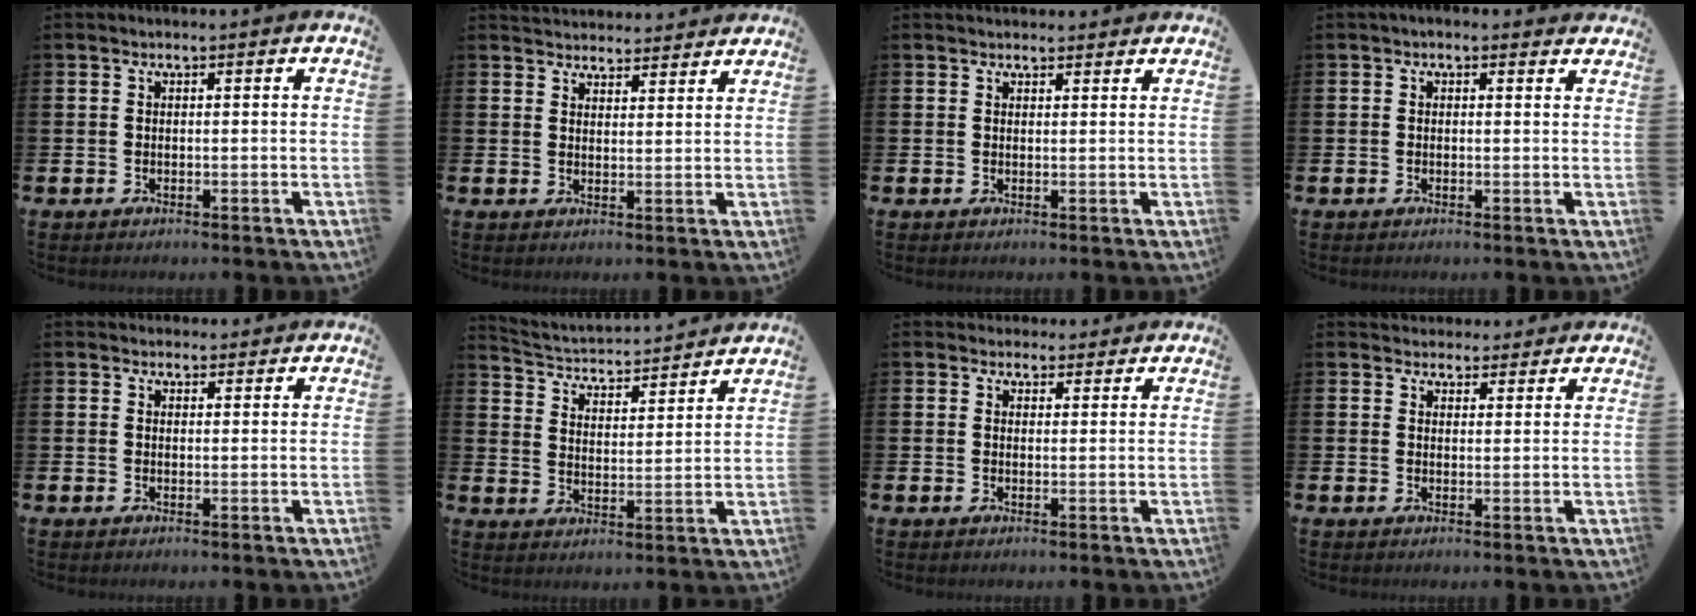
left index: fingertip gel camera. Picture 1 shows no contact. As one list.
[{"total": 3.7, "force": [3.6, 0.6, -0.3], "torque": [0.009, -0.024, 0.065]}, {"total": 1.7, "force": [1.6, 0.6, 0.0], "torque": [0.017, -0.006, 0.026]}, {"total": 0.9, "force": [0.8, 0.3, 0.3], "torque": [-0.003, 0.001, 0.013]}, {"total": 1.9, "force": [1.8, 0.7, -0.1], "torque": [0.011, -0.005, 0.031]}, {"total": 3.7, "force": [3.6, 0.8, 0.5], "torque": [-0.034, -0.041, 0.053]}, {"total": 2.8, "force": [2.6, 1.1, -0.2], "torque": [0.010, -0.011, 0.046]}, {"total": 3.4, "force": [3.2, 1.1, -0.3], "torque": [0.009, -0.016, 0.057]}]